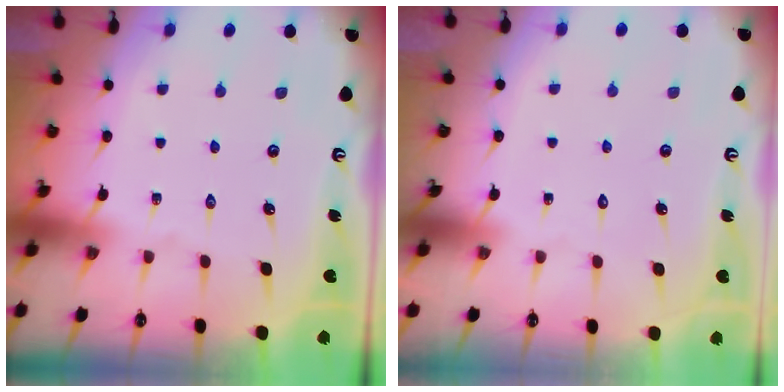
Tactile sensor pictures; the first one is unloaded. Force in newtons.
{"total": 1.6, "press": 1.6, "slide": 0.1}